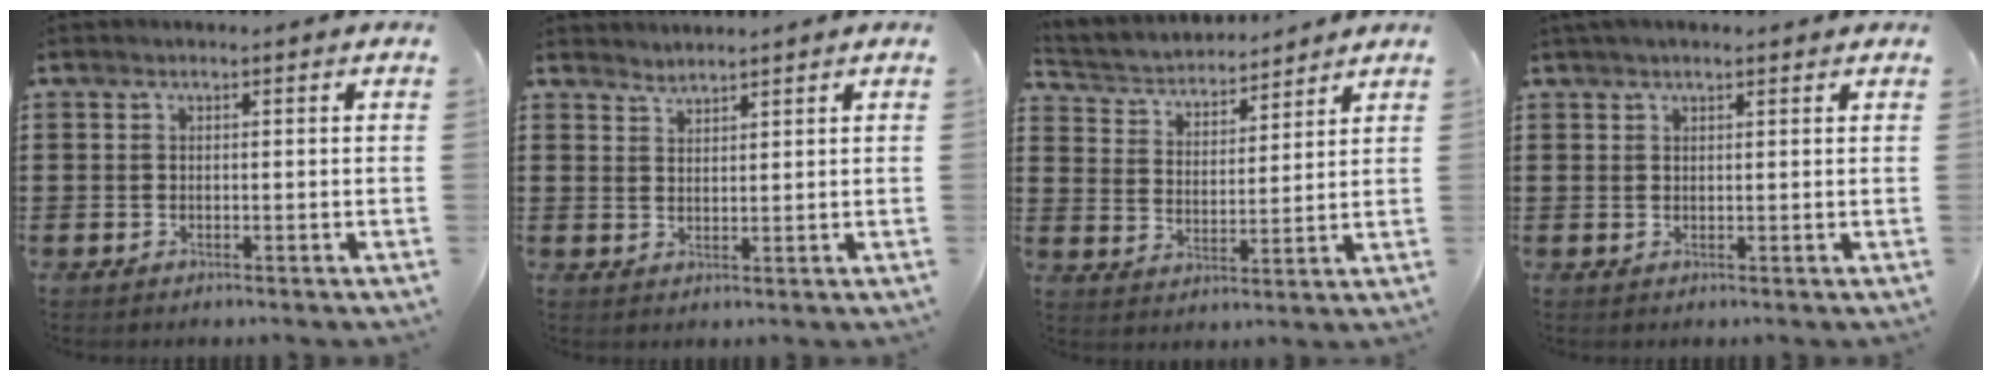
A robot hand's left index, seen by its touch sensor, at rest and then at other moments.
{"total": 1.9, "force": [1.8, 0.0, -0.4], "torque": [0.003, -0.001, 0.037]}
{"total": 3.9, "force": [3.8, 0.9, 0.1], "torque": [-0.025, -0.026, 0.062]}
{"total": 1.4, "force": [1.1, 0.3, 0.8], "torque": [-0.016, 0.004, 0.021]}